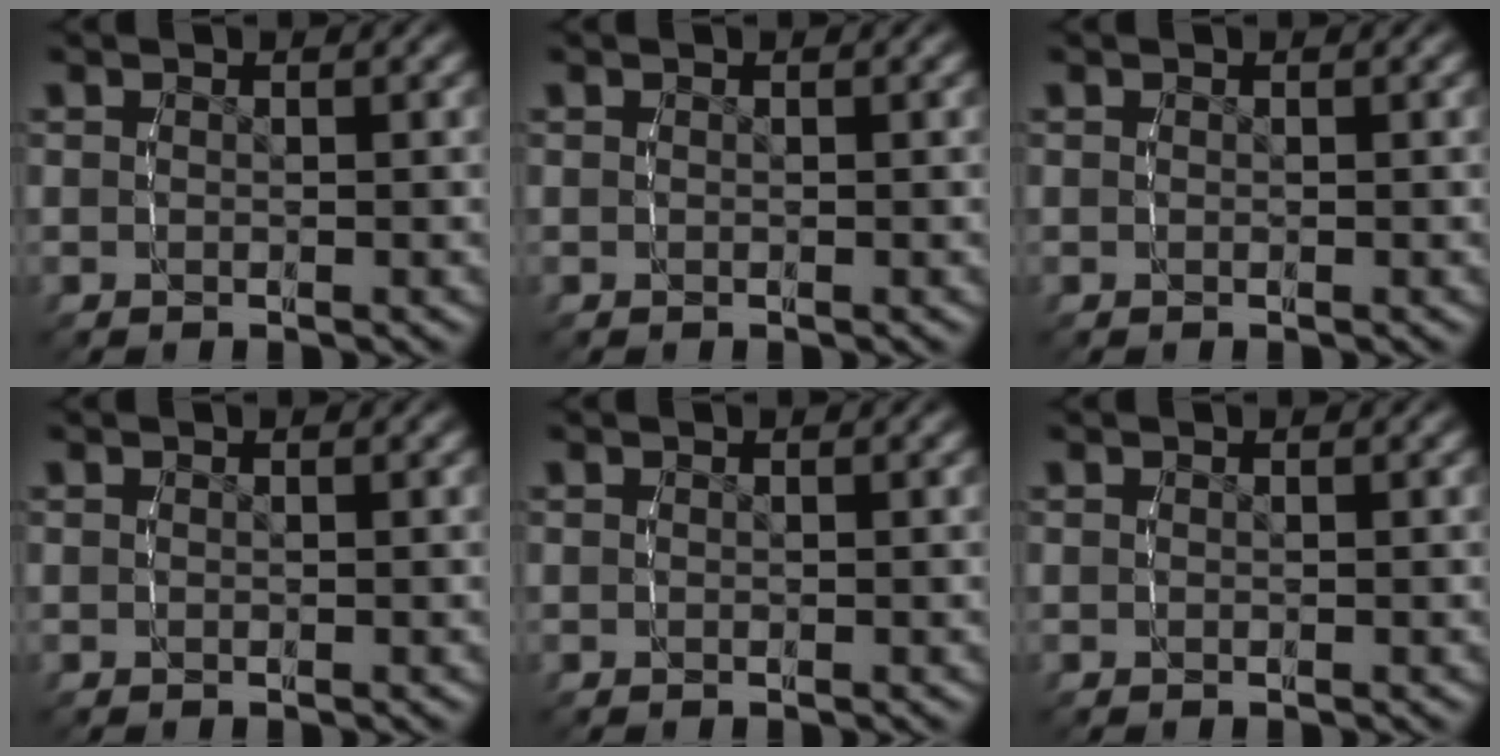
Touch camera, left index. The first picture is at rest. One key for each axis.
{"total": 0.0}
{"total": 0.0}
{"total": 0.0}
{"total": 0.0}
{"total": 0.0}